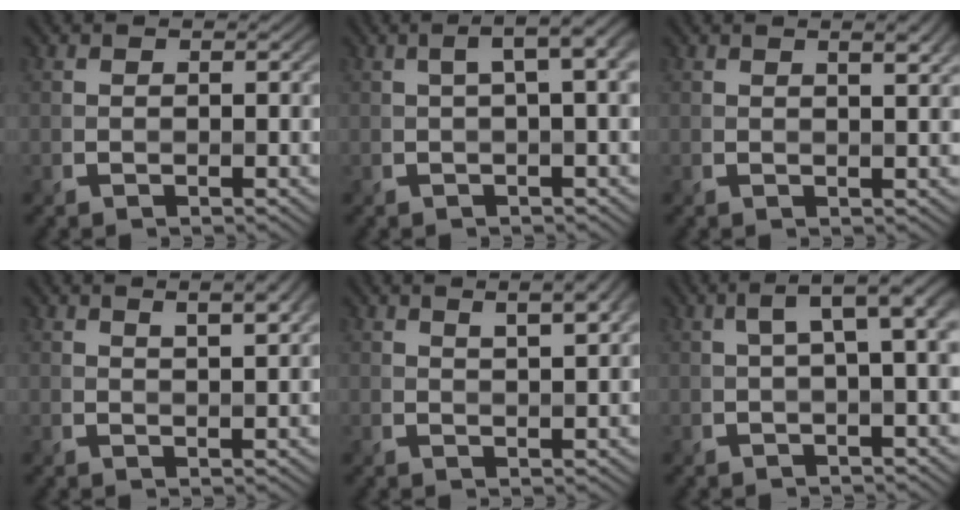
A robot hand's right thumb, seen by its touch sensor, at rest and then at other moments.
{"total": 4.8, "force": [1.1, 1.2, 4.6], "torque": [-0.063, 0.022, 0.013]}
{"total": 2.5, "force": [1.4, 0.5, 2.1], "torque": [-0.031, 0.000, 0.021]}
{"total": 4.3, "force": [2.4, 1.1, 3.4], "torque": [-0.052, 0.008, 0.033]}
{"total": 4.8, "force": [2.6, 1.2, 3.9], "torque": [-0.059, 0.011, 0.032]}
{"total": 5.4, "force": [1.1, 1.4, 5.1], "torque": [-0.070, 0.024, 0.014]}